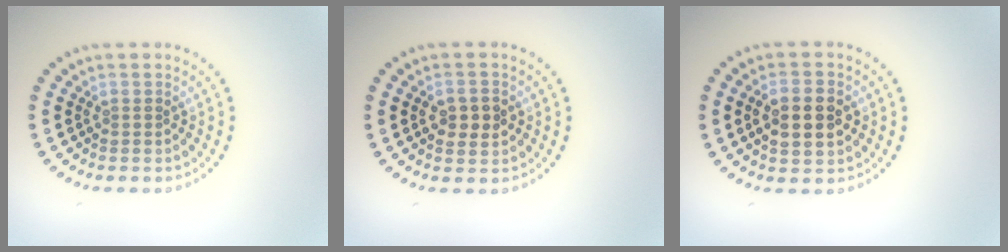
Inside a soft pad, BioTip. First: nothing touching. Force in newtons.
{"total": 2.5, "press": 2.5, "slide": 0.0}
{"total": 3.9, "press": 3.9, "slide": 0.2}